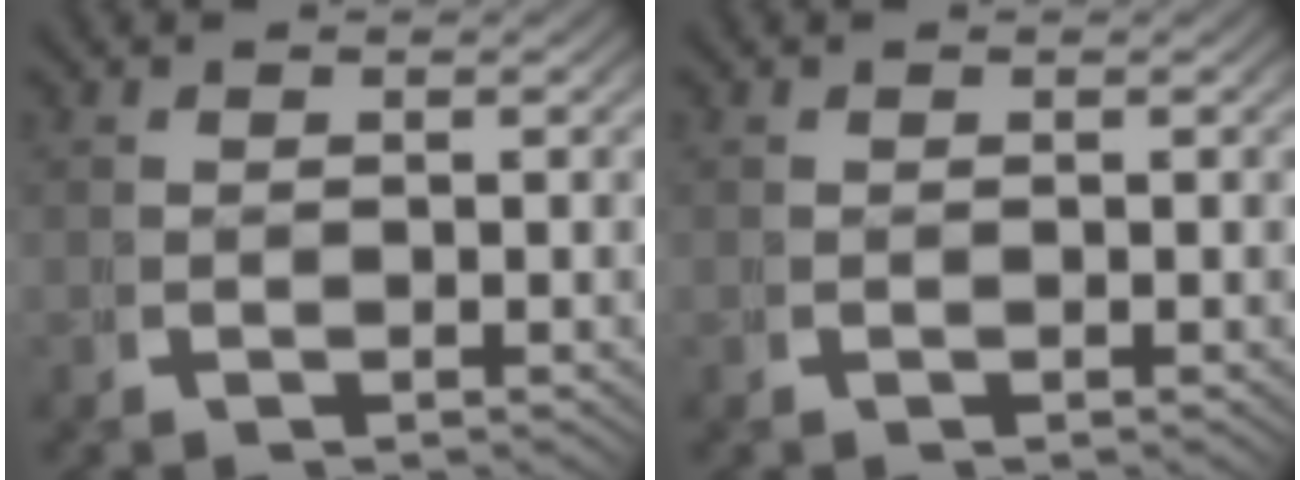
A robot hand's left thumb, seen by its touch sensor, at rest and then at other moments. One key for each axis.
{"total": 0.0}